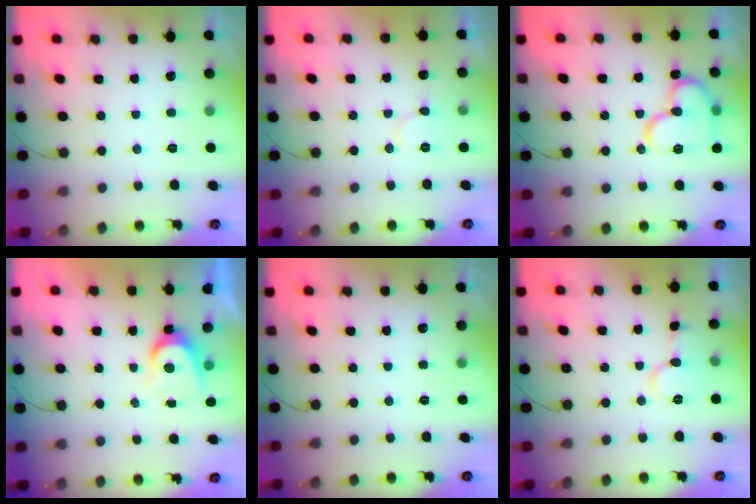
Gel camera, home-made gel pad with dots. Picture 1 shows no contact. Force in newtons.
{"total": 6.0, "press": 6.0, "slide": 0.7}
{"total": 14.9, "press": 14.8, "slide": 1.7}
{"total": 5.5, "press": 5.5, "slide": 0.6}
{"total": 0.0}
{"total": 7.7, "press": 7.7, "slide": 0.2}